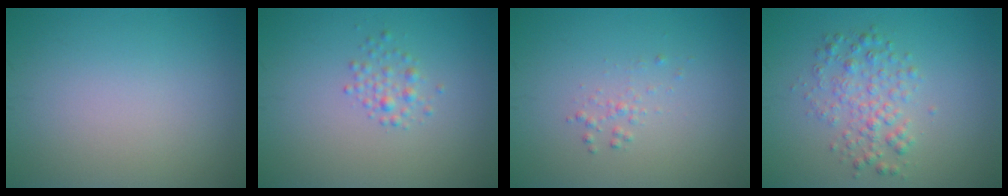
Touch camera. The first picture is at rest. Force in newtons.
{"total": 1.4, "press": 1.4, "slide": 0.1}
{"total": 0.9, "press": 0.9, "slide": 0.0}
{"total": 3.0, "press": 3.0, "slide": 0.1}